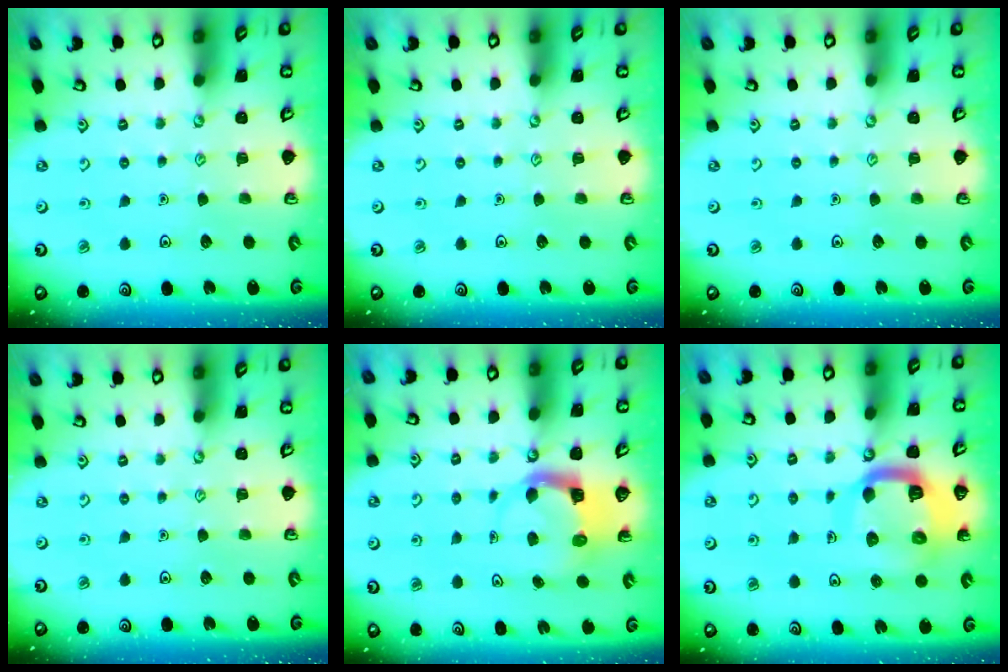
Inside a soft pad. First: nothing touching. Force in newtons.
{"total": 0.0}
{"total": 0.0}
{"total": 0.0}
{"total": 4.0, "press": 4.0, "slide": 0.3}
{"total": 12.7, "press": 12.6, "slide": 1.3}